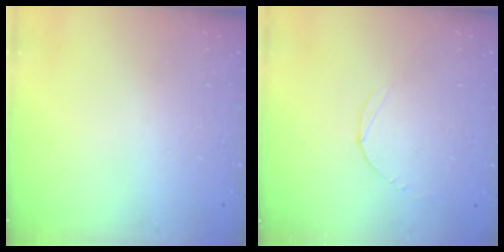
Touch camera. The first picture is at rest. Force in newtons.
{"total": 2.8, "press": 2.8, "slide": 0.3}